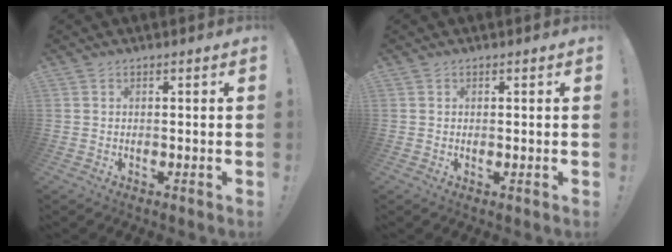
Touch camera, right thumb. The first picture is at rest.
{"total": 0.5, "force": [0.3, 0.1, 0.4], "torque": [-0.004, 0.000, 0.005]}